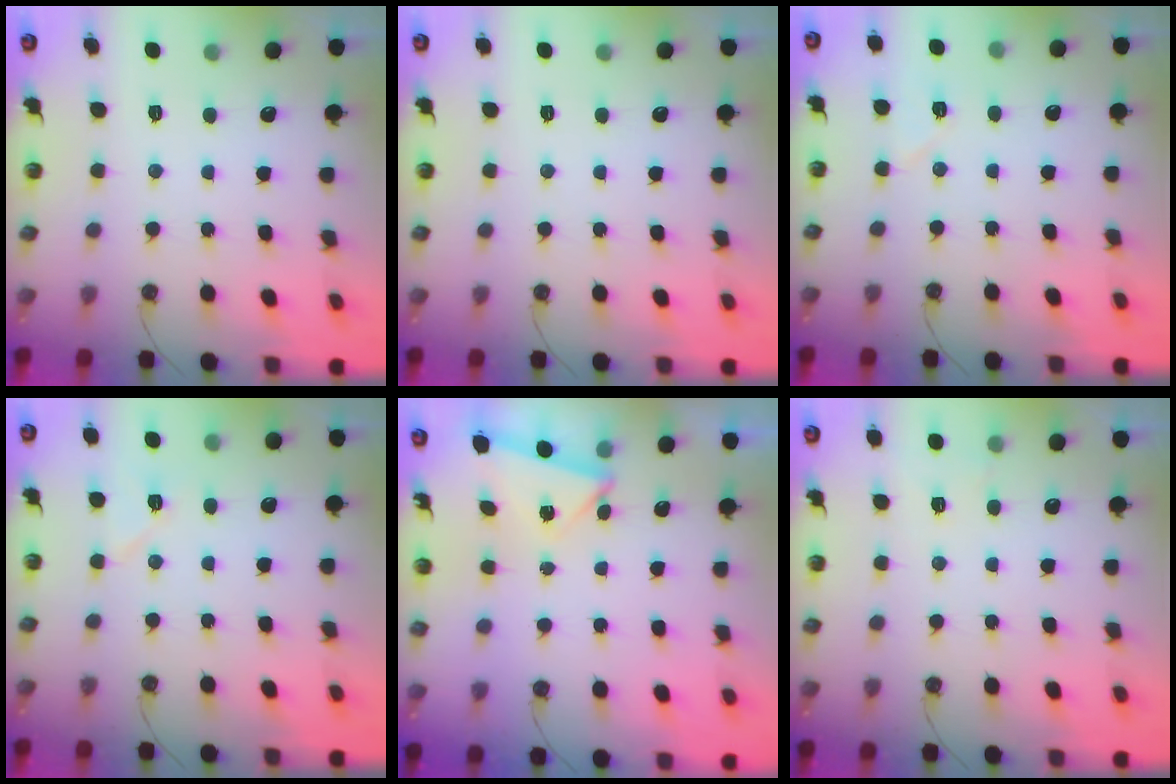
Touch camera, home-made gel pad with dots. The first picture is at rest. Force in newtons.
{"total": 0.0}
{"total": 5.9, "press": 5.8, "slide": 1.0}
{"total": 6.4, "press": 6.1, "slide": 1.7}
{"total": 2.9, "press": 2.7, "slide": 1.2}
{"total": 4.0, "press": 3.1, "slide": 2.5}